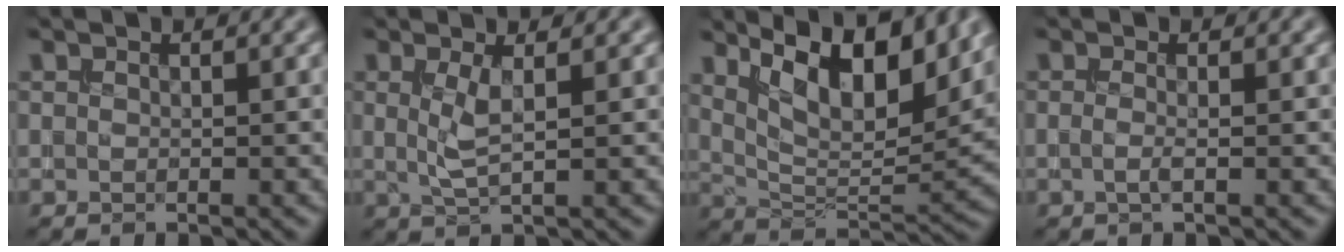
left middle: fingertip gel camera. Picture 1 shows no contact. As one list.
[{"total": 2.3, "force": [0.4, 0.4, 2.2], "torque": [-0.048, -0.005, 0.011]}, {"total": 10.3, "force": [5.6, 3.9, 7.8], "torque": [-0.128, 0.001, 0.096]}, {"total": 1.1, "force": [-0.4, 0.2, 1.0], "torque": [-0.020, -0.006, -0.010]}]